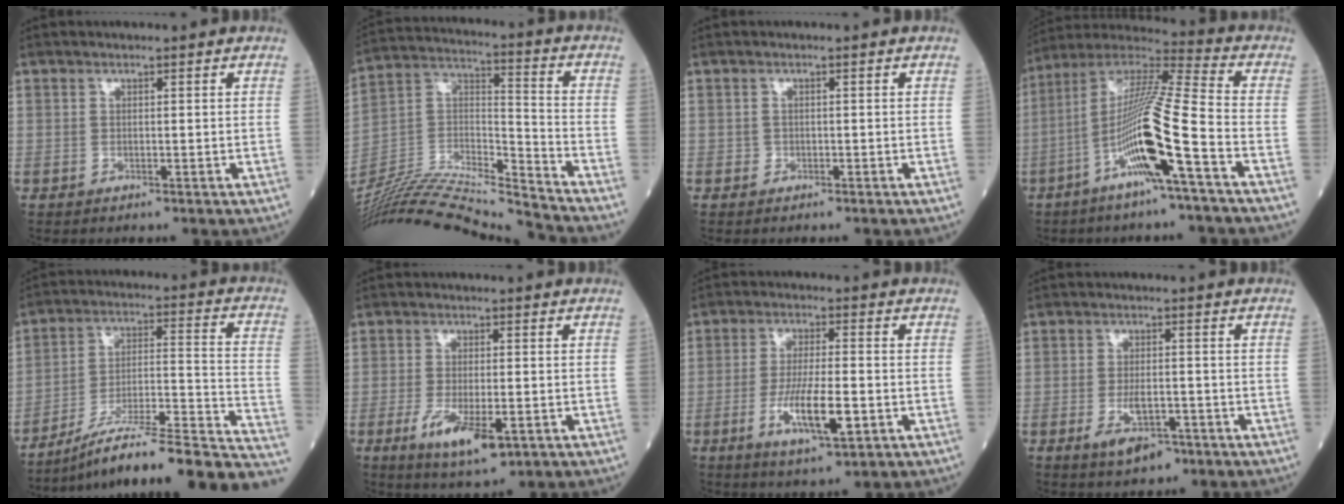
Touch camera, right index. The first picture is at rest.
{"total": 23.5, "force": [-22.3, -0.9, 7.2], "torque": [-0.158, -0.001, -0.382]}
{"total": 0.6, "force": [-0.3, 0.5, -0.1], "torque": [0.001, 0.005, -0.006]}
{"total": 14.8, "force": [-5.5, -0.7, 13.7], "torque": [-0.267, 0.005, -0.108]}
{"total": 24.0, "force": [-19.5, 1.5, 13.8], "torque": [-0.138, 0.020, -0.297]}
{"total": 7.5, "force": [-3.0, 2.1, 6.5], "torque": [-0.125, -0.017, -0.042]}
{"total": 8.8, "force": [-2.8, 1.5, 8.2], "torque": [-0.155, -0.011, -0.048]}
{"total": 4.8, "force": [-2.6, 2.0, 3.4], "torque": [-0.066, -0.002, -0.036]}